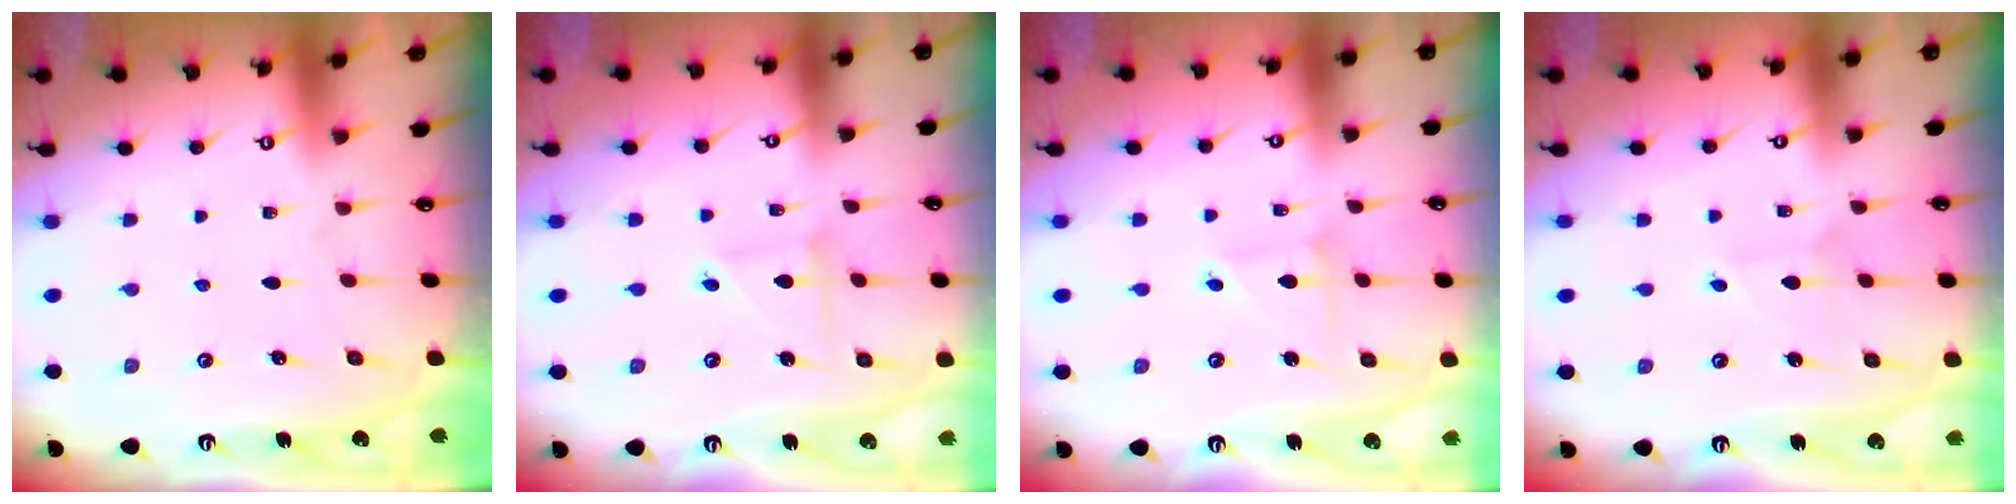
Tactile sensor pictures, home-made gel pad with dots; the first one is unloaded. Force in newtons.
{"total": 2.6, "press": 2.6, "slide": 0.3}
{"total": 2.4, "press": 2.4, "slide": 0.2}
{"total": 2.7, "press": 2.7, "slide": 0.2}